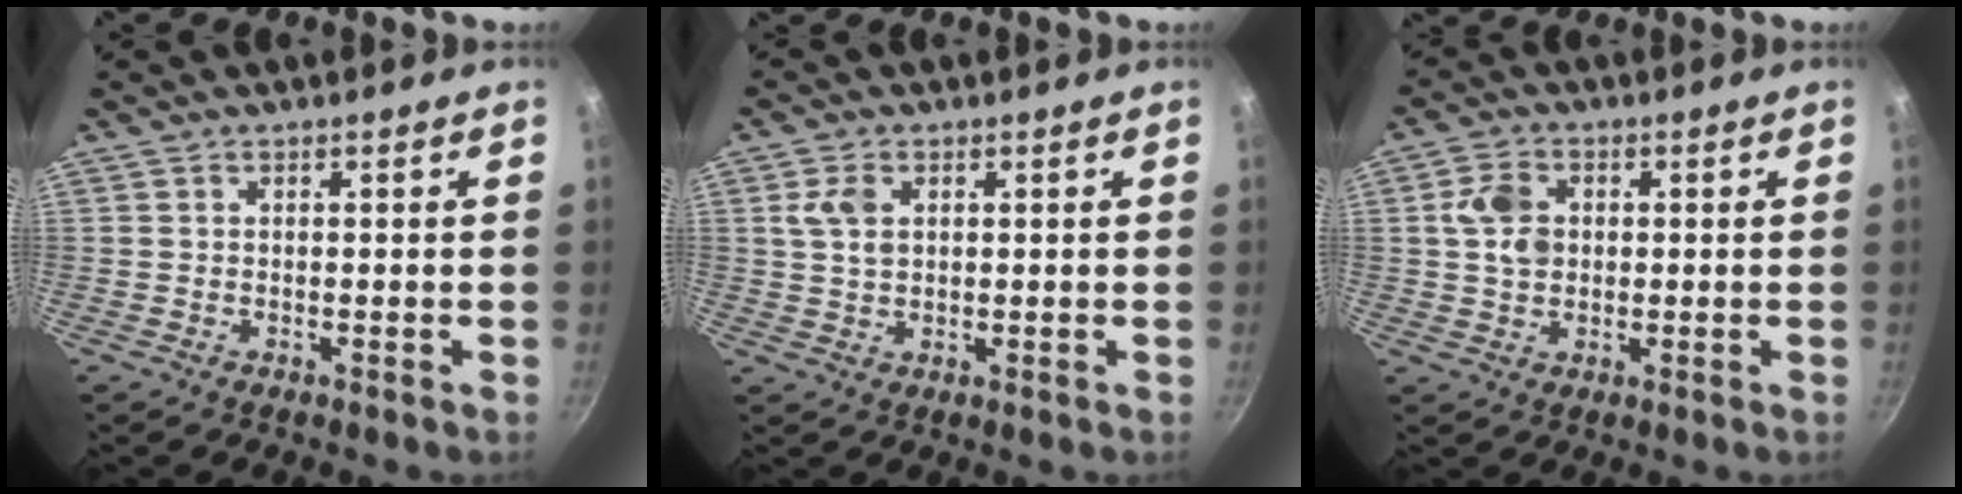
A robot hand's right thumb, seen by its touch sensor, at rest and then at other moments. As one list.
[{"total": 4.4, "force": [1.3, 3.0, 3.0], "torque": [-0.052, -0.001, 0.023]}, {"total": 8.3, "force": [1.6, 5.6, 6.0], "torque": [-0.106, 0.004, 0.028]}]